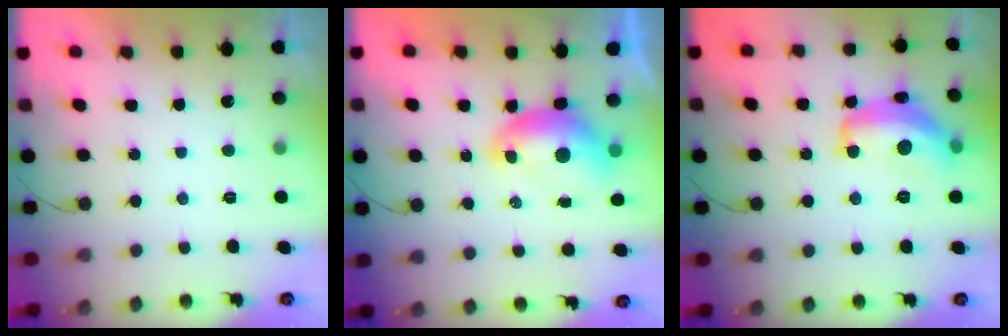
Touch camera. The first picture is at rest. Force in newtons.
{"total": 7.6, "press": 7.5, "slide": 1.0}
{"total": 15.7, "press": 15.6, "slide": 1.0}